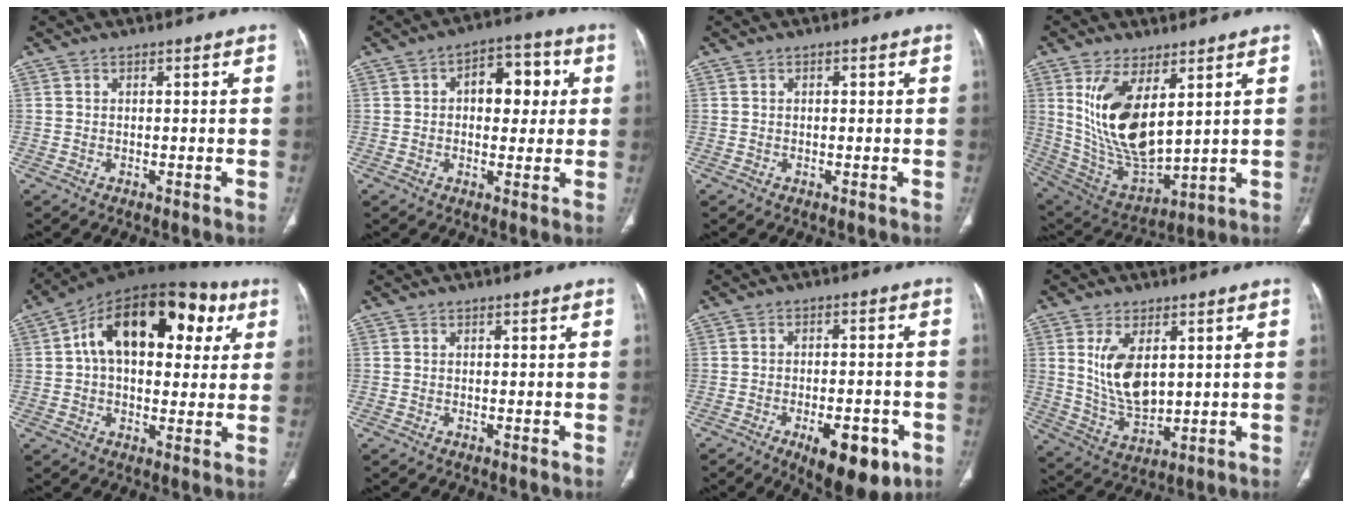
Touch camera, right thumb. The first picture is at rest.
{"total": 9.7, "force": [1.8, 5.9, 7.5], "torque": [-0.070, 0.017, 0.023]}
{"total": 0.7, "force": [0.2, 0.3, 0.6], "torque": [-0.013, 0.004, 0.006]}
{"total": 17.0, "force": [5.5, 7.9, 14.0], "torque": [-0.258, -0.028, 0.131]}
{"total": 23.1, "force": [6.8, 13.4, 17.5], "torque": [-0.234, 0.032, 0.094]}
{"total": 0.0}
{"total": 12.1, "force": [-5.6, 5.2, 9.3], "torque": [-0.111, 0.015, -0.070]}
{"total": 10.6, "force": [2.6, 5.7, 8.5], "torque": [-0.150, -0.022, 0.066]}